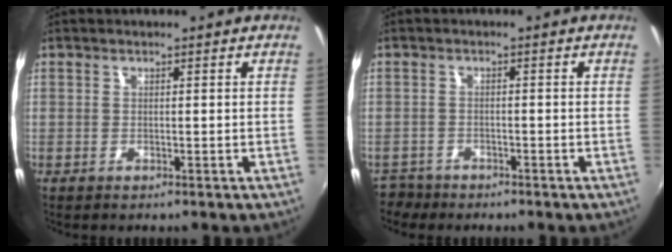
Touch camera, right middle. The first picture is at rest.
{"total": 3.5, "force": [-3.0, 1.9, 0.2], "torque": [-0.018, -0.004, -0.057]}